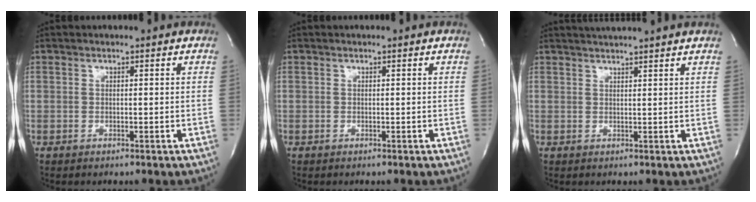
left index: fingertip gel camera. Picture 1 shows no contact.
{"total": 0.0}
{"total": 6.6, "force": [6.0, -0.8, 2.5], "torque": [-0.038, 0.026, 0.075]}